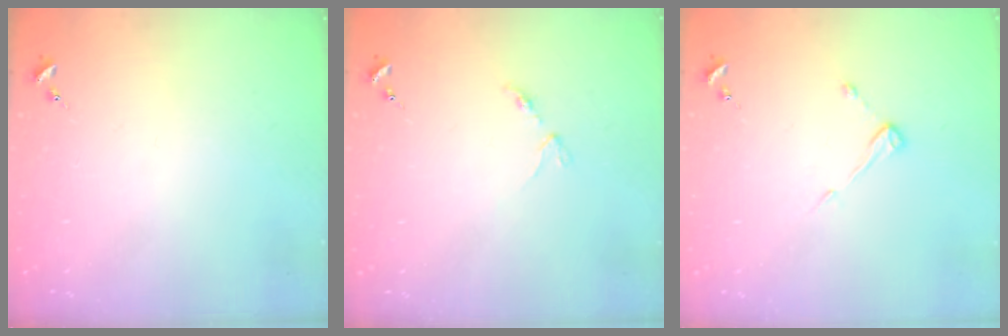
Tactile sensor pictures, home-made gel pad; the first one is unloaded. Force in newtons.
{"total": 2.8, "press": 2.8, "slide": 0.5}
{"total": 4.2, "press": 4.2, "slide": 0.3}